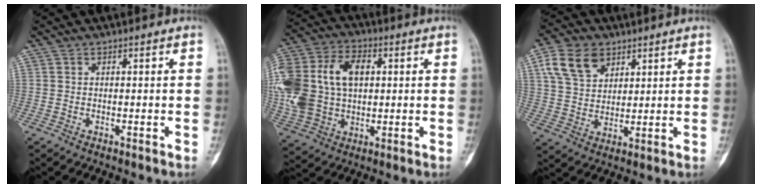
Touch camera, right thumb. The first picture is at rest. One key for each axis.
{"total": 25.5, "fx": 3.2, "fy": 17.8, "fz": 18.0, "tx": -0.417, "ty": 0.034, "tz": 0.071}
{"total": 10.3, "fx": 5.0, "fy": 7.1, "fz": 5.6, "tx": -0.087, "ty": -0.010, "tz": 0.100}